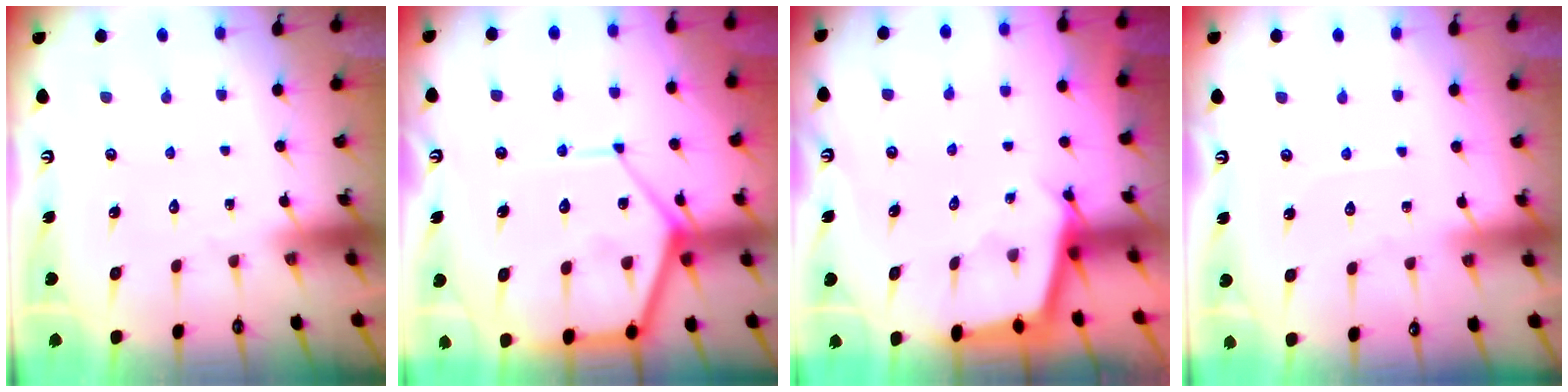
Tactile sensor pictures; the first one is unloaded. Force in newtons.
{"total": 15.2, "press": 15.2, "slide": 1.5}
{"total": 2.3, "press": 2.3, "slide": 0.2}
{"total": 2.0, "press": 2.0, "slide": 0.3}